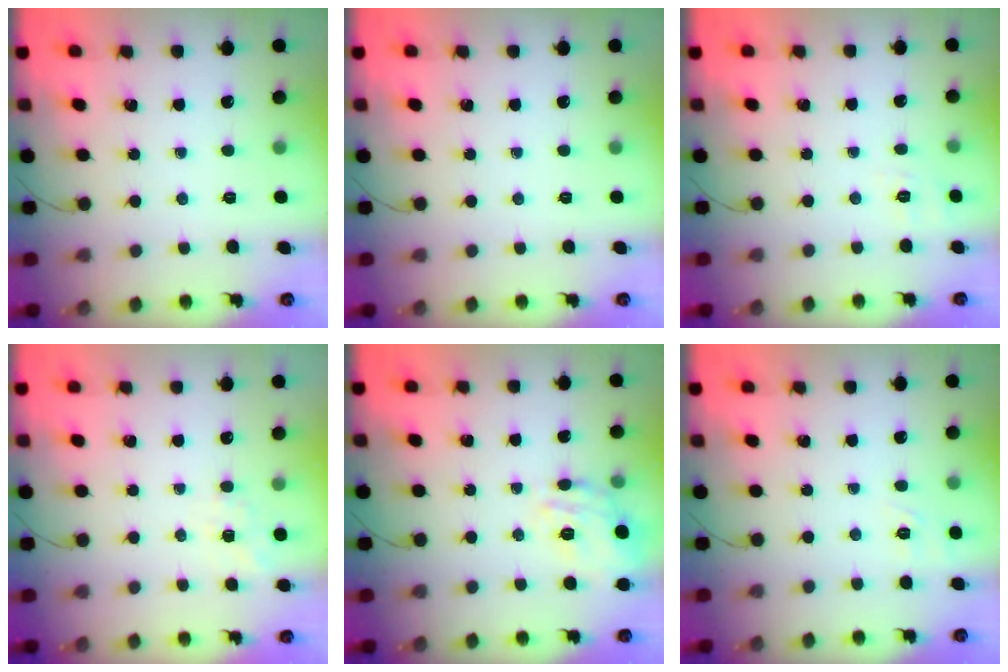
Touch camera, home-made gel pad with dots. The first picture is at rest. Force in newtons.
{"total": 0.0}
{"total": 2.9, "press": 2.2, "slide": 1.9}
{"total": 3.3, "press": 2.6, "slide": 1.9}
{"total": 13.7, "press": 13.7, "slide": 0.6}
{"total": 1.6, "press": 0.2, "slide": 1.6}